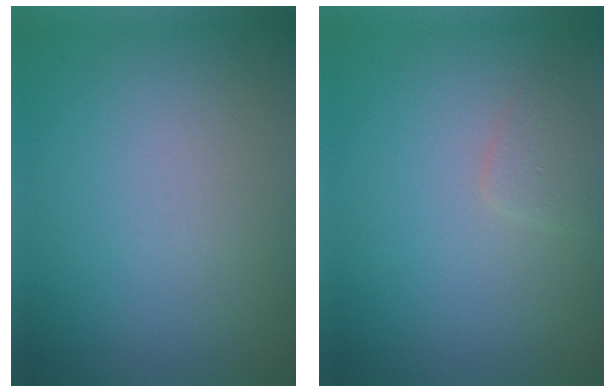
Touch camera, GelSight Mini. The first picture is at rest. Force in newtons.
{"total": 1.1, "press": 1.1, "slide": 0.0}